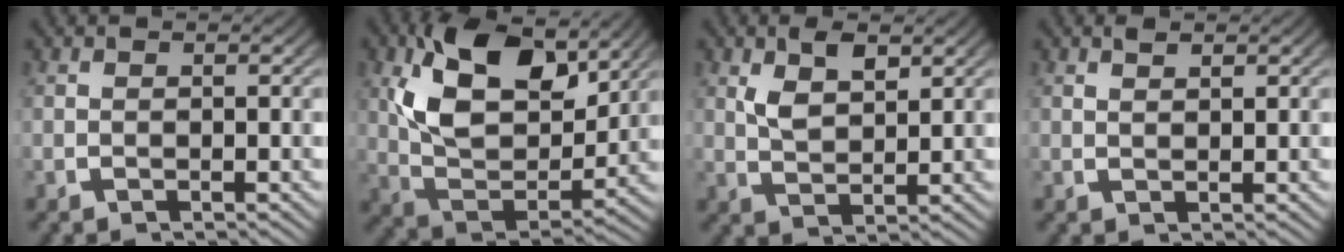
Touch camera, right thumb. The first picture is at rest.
{"total": 13.3, "force": [3.2, 8.3, 9.8], "torque": [-0.210, -0.029, 0.063]}
{"total": 3.5, "force": [2.0, 1.5, 2.5], "torque": [-0.044, -0.002, 0.047]}
{"total": 1.0, "force": [0.9, 0.2, 0.4], "torque": [0.000, 0.000, 0.021]}